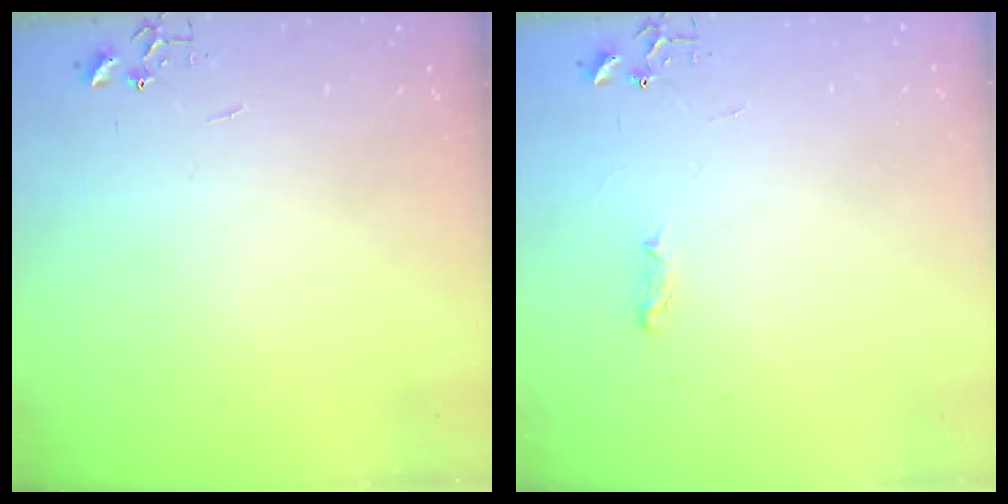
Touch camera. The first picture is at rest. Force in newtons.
{"total": 4.8, "press": 4.7, "slide": 0.5}